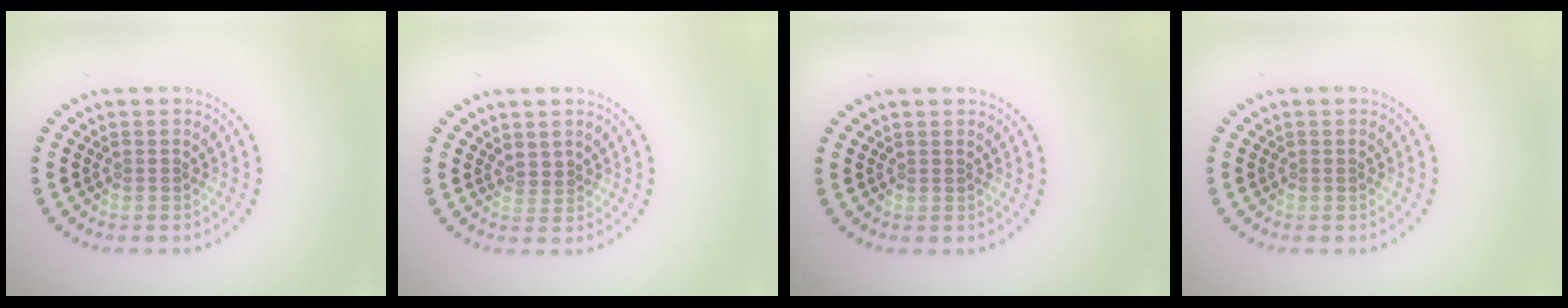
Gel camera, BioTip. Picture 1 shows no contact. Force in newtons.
{"total": 1.0, "press": 0.6, "slide": 0.8}
{"total": 0.0}
{"total": 0.0}